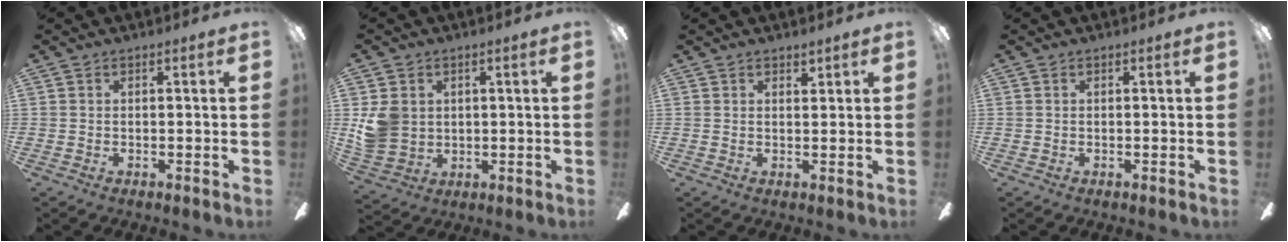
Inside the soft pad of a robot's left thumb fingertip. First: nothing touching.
{"total": 7.4, "force": [1.9, 6.6, 2.8], "torque": [-0.063, 0.008, 0.040]}
{"total": 1.8, "force": [1.6, 0.7, 0.2], "torque": [0.003, -0.006, 0.029]}
{"total": 0.0}